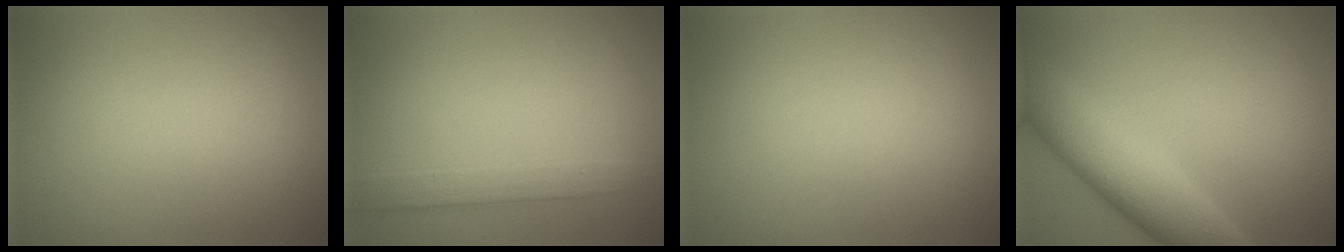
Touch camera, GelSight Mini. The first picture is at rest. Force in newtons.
{"total": 2.6, "press": 2.6, "slide": 0.0}
{"total": 0.0}
{"total": 7.4, "press": 7.4, "slide": 0.3}